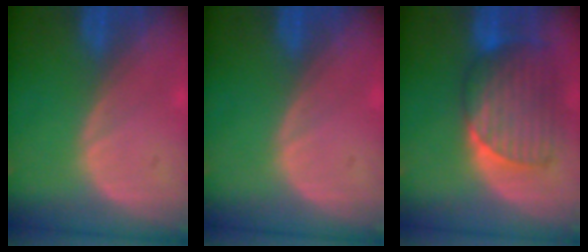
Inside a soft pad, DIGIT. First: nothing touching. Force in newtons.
{"total": 0.0}
{"total": 8.9, "press": 8.3, "slide": 3.1}